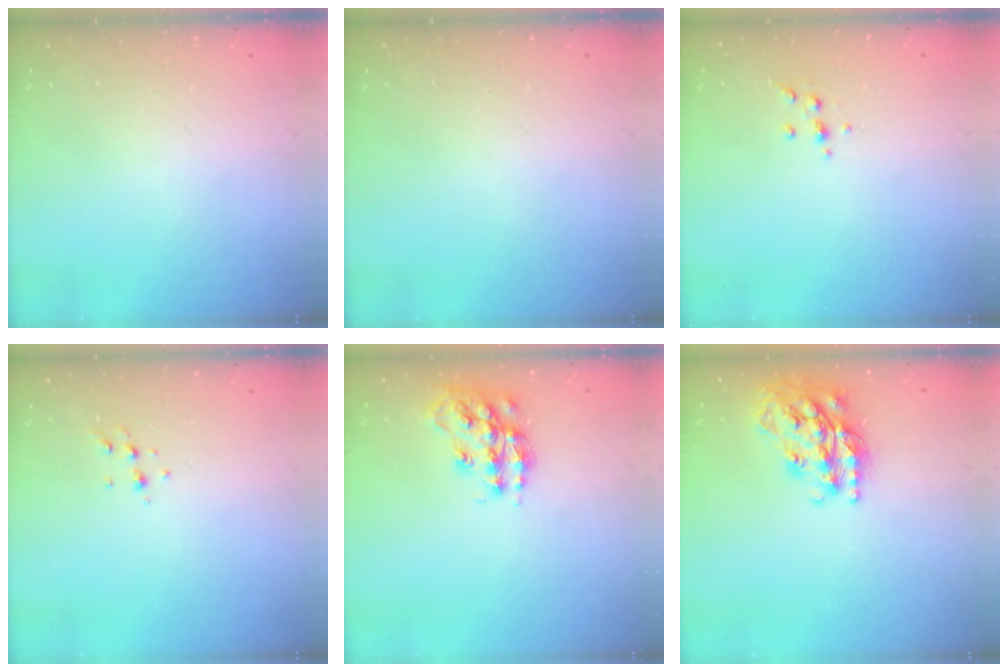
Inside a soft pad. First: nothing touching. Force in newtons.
{"total": 0.0}
{"total": 3.6, "press": 3.5, "slide": 0.9}
{"total": 4.3, "press": 4.2, "slide": 0.9}
{"total": 15.6, "press": 15.6, "slide": 0.9}
{"total": 19.6, "press": 19.6, "slide": 1.4}